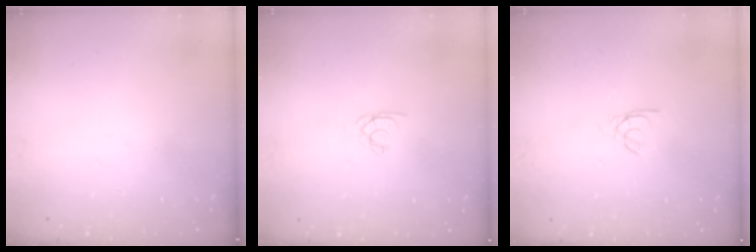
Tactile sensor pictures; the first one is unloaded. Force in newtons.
{"total": 2.0, "press": 2.0, "slide": 0.4}
{"total": 2.2, "press": 2.2, "slide": 0.2}